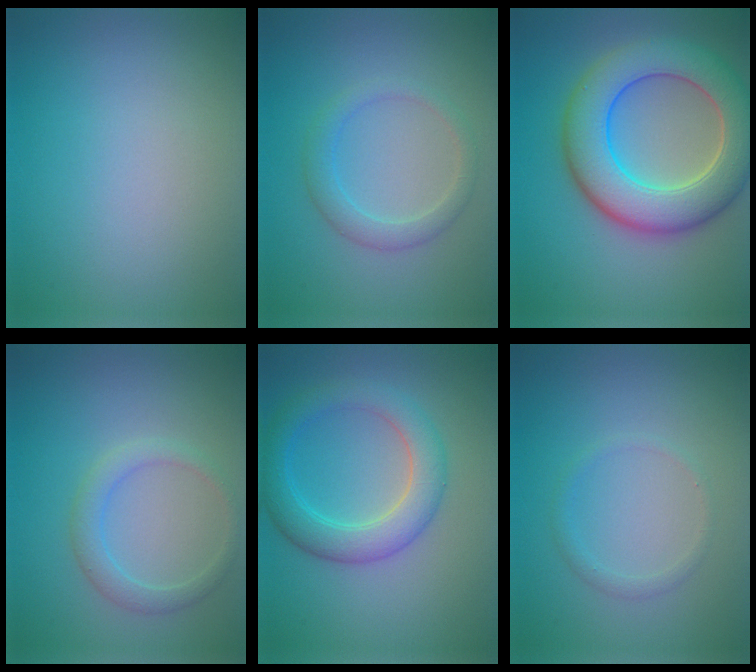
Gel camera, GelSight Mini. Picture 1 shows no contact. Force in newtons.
{"total": 2.2, "press": 2.2, "slide": 0.0}
{"total": 9.4, "press": 9.3, "slide": 0.8}
{"total": 2.1, "press": 2.1, "slide": 0.1}
{"total": 4.7, "press": 4.7, "slide": 0.4}
{"total": 0.9, "press": 0.9, "slide": 0.1}